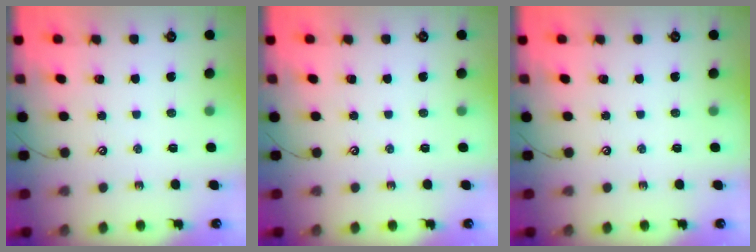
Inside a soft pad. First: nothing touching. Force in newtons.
{"total": 0.0}
{"total": 0.0}